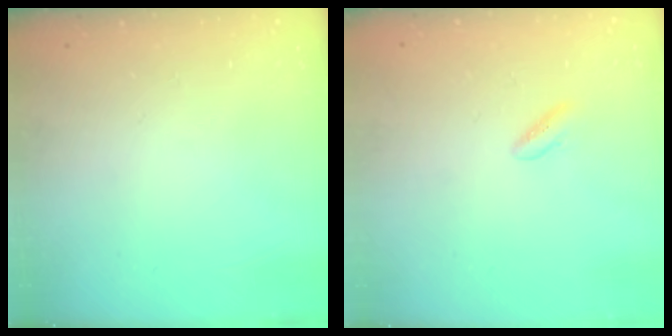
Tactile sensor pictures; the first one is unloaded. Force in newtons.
{"total": 1.3, "press": 1.1, "slide": 0.7}